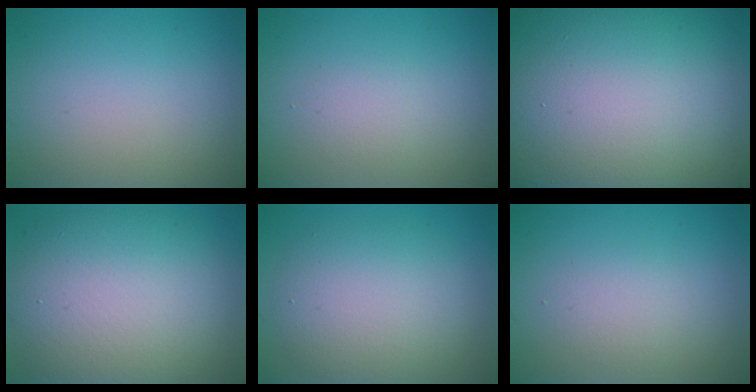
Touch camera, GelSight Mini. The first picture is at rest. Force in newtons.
{"total": 1.4, "press": 1.4, "slide": 0.0}
{"total": 26.6, "press": 26.5, "slide": 1.2}
{"total": 11.3, "press": 11.3, "slide": 0.9}
{"total": 5.6, "press": 5.6, "slide": 0.6}
{"total": 1.8, "press": 1.8, "slide": 0.1}